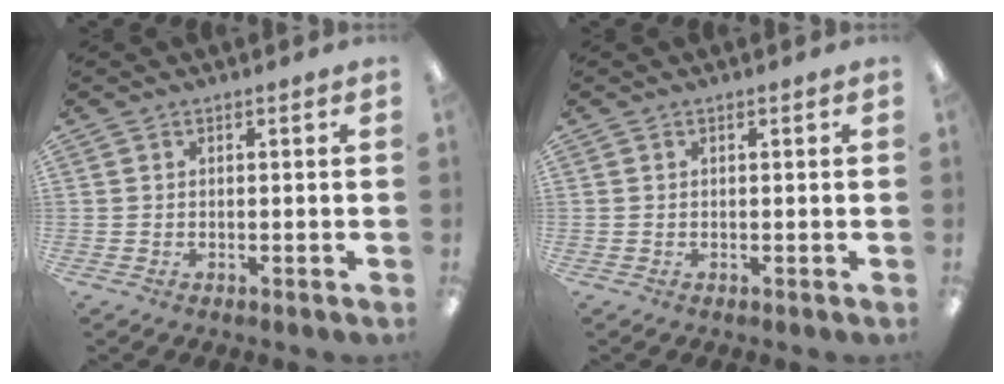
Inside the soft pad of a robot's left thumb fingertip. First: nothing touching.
{"total": 0.0}